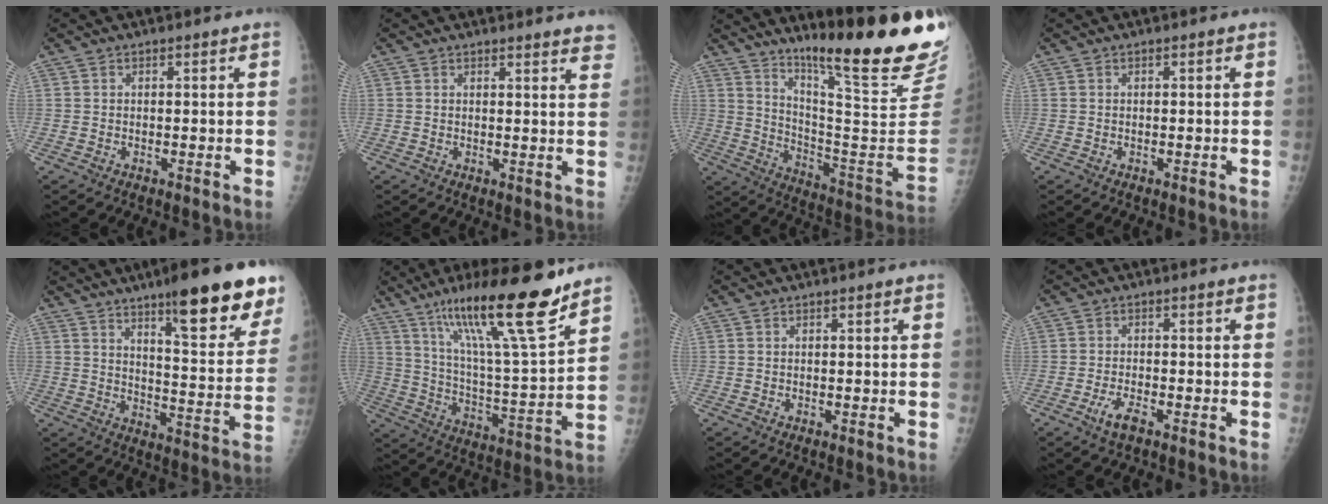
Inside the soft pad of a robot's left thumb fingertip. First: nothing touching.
{"total": 5.9, "force": [5.6, 0.9, 1.8], "torque": [-0.001, -0.026, 0.042]}
{"total": 26.0, "force": [18.7, 2.0, 18.0], "torque": [-0.247, -0.136, 0.278]}
{"total": 0.0}
{"total": 20.2, "force": [12.8, 4.4, 15.1], "torque": [-0.170, -0.062, 0.184]}
{"total": 21.9, "force": [15.1, 2.3, 15.6], "torque": [-0.238, -0.072, 0.257]}
{"total": 0.0}
{"total": 3.3, "force": [-1.9, 1.1, 2.5], "torque": [-0.057, 0.007, -0.036]}